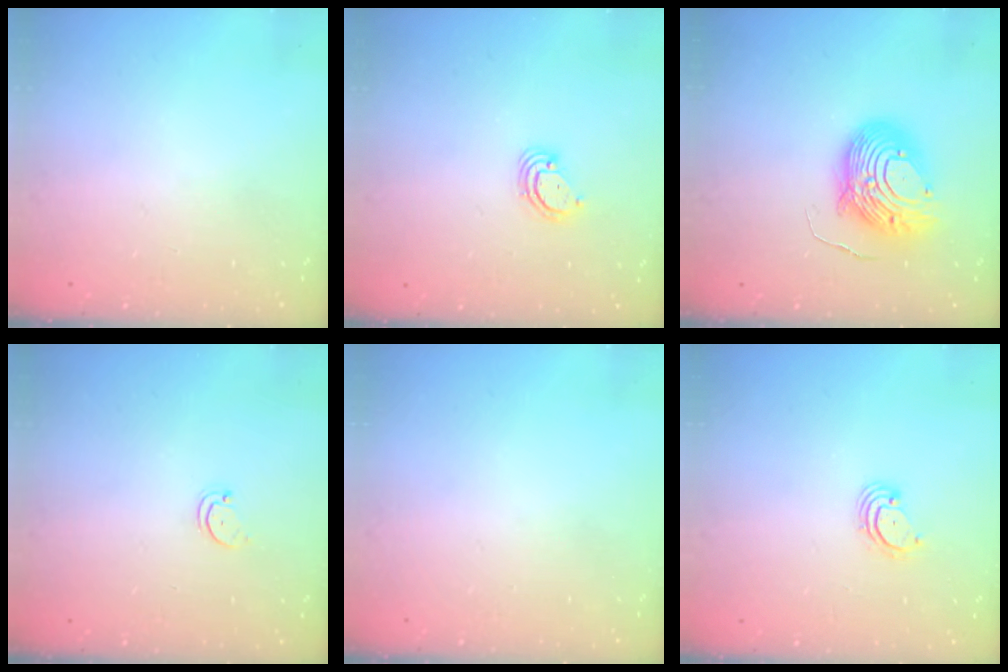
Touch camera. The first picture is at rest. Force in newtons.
{"total": 3.2, "press": 3.2, "slide": 0.2}
{"total": 12.1, "press": 12.0, "slide": 1.2}
{"total": 1.5, "press": 1.5, "slide": 0.3}
{"total": 0.0}
{"total": 3.0, "press": 3.0, "slide": 0.3}